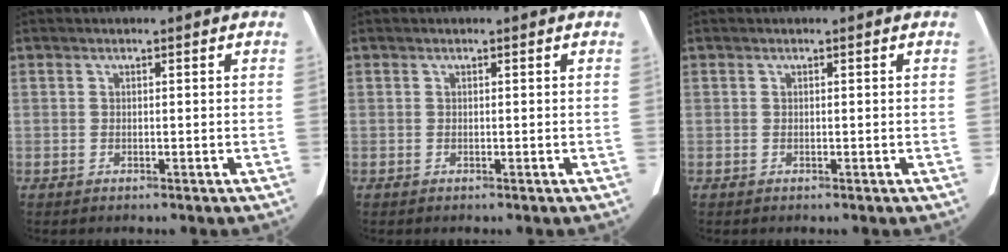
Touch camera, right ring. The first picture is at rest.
{"total": 0.0}
{"total": 0.0}